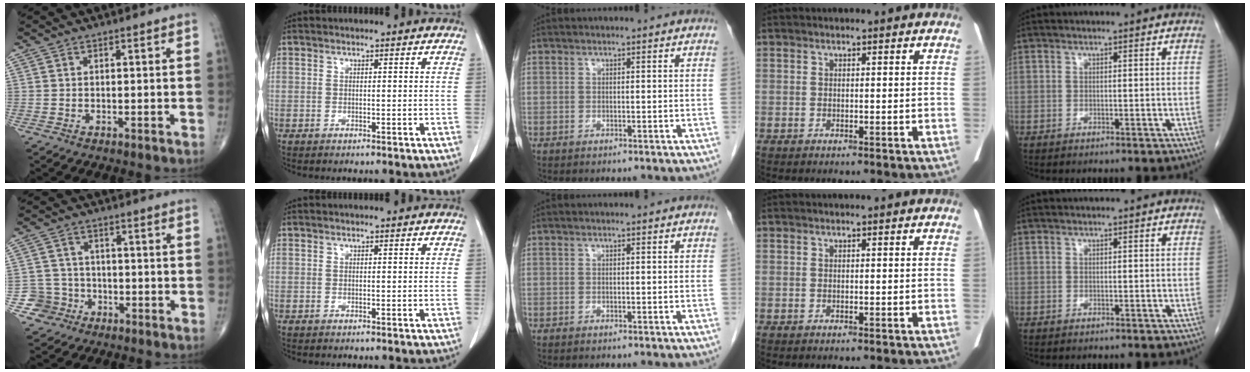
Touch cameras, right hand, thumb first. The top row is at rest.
{"thumb": {"total": 5.4, "force": [-2.4, 4.9, -0.3], "torque": [0.039, 0.019, -0.044]}}